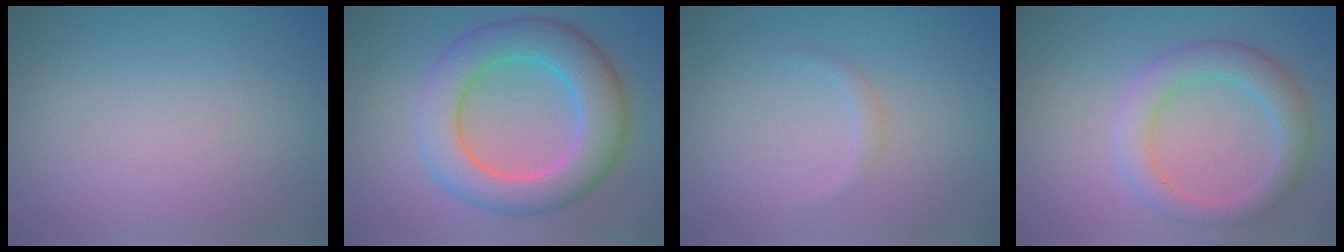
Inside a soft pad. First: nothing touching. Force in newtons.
{"total": 7.6, "press": 7.6, "slide": 0.5}
{"total": 0.8, "press": 0.8, "slide": 0.1}
{"total": 3.8, "press": 3.8, "slide": 0.3}